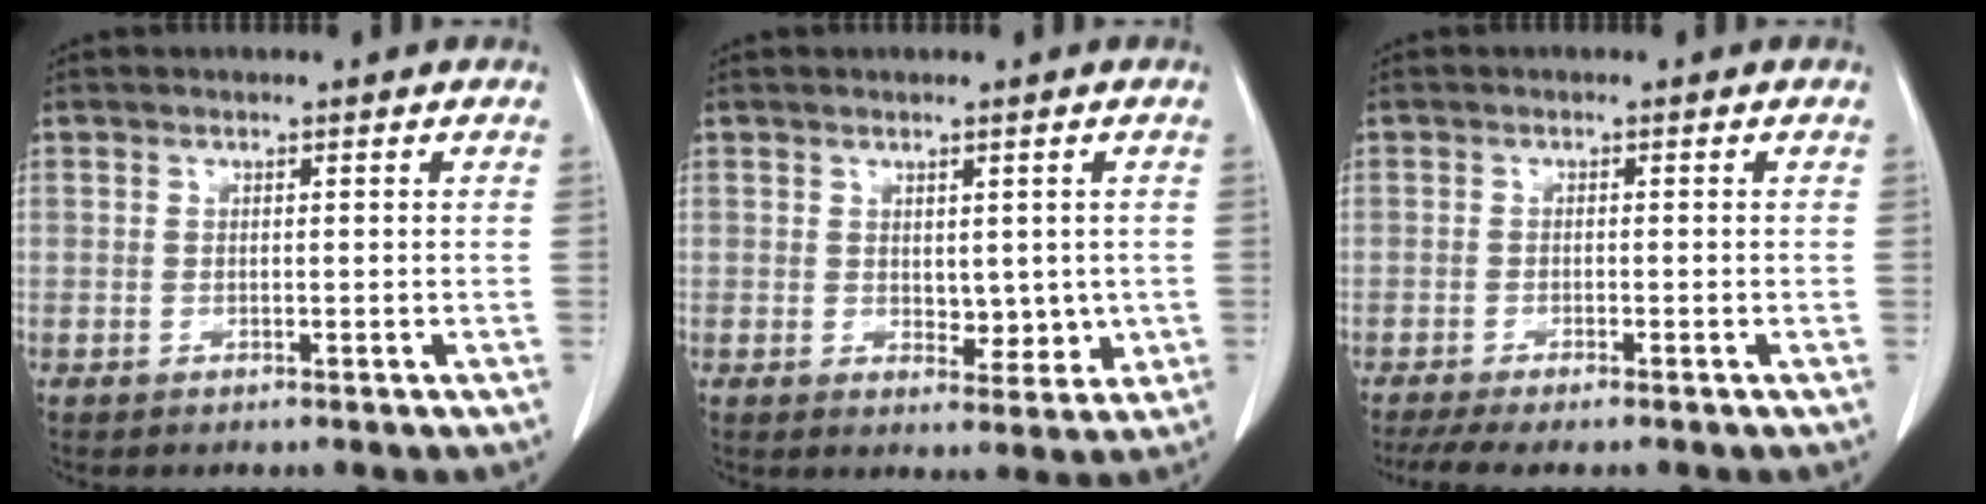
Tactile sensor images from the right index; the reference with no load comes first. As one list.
[{"total": 5.1, "force": [0.2, 3.0, 4.2], "torque": [-0.051, -0.008, 0.016]}, {"total": 6.0, "force": [-4.9, 0.5, 3.4], "torque": [-0.048, -0.011, -0.077]}]